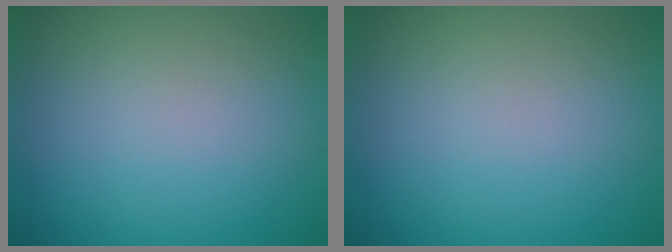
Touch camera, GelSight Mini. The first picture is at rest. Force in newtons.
{"total": 0.0}